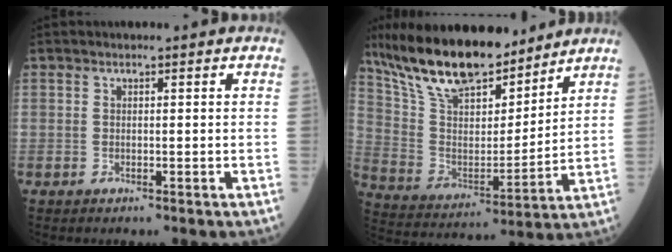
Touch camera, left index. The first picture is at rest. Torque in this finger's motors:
{"motor_torque": [0.45, -0.72, 0.95, 0.12]}